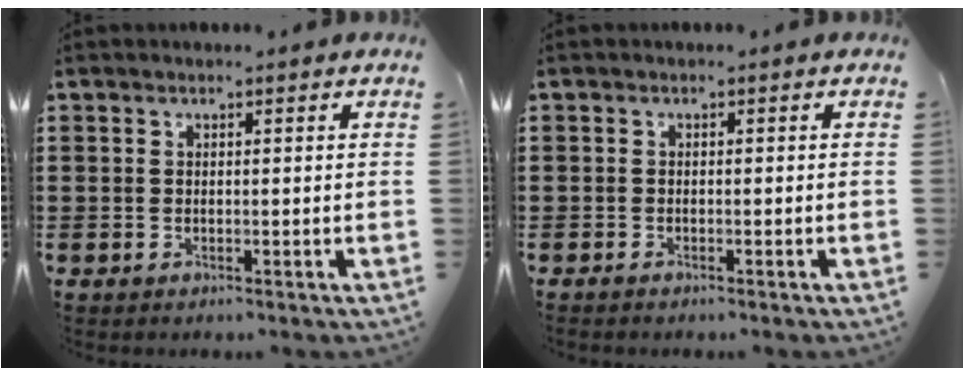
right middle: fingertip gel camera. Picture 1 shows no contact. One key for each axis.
{"total": 0.5, "fx": -0.5, "fy": 0.1, "fz": 0.1, "tx": -0.004, "ty": -0.003, "tz": -0.009}